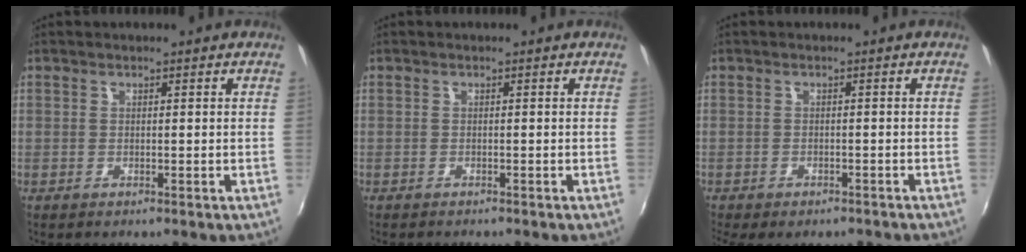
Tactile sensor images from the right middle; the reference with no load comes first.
{"total": 0.9, "force": [-0.9, 0.1, 0.2], "torque": [-0.006, -0.004, -0.014]}
{"total": 6.1, "force": [-4.8, 2.1, 3.0], "torque": [-0.072, -0.027, -0.066]}